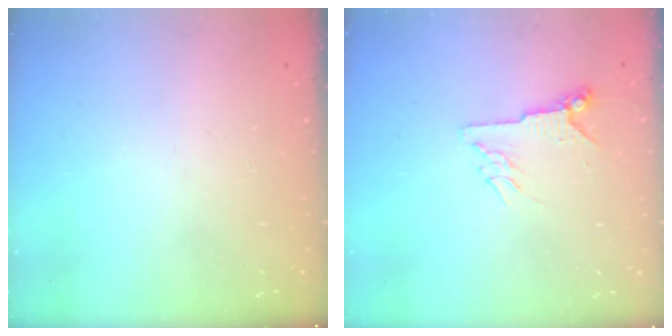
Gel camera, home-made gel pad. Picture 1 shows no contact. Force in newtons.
{"total": 5.1, "press": 5.1, "slide": 0.8}